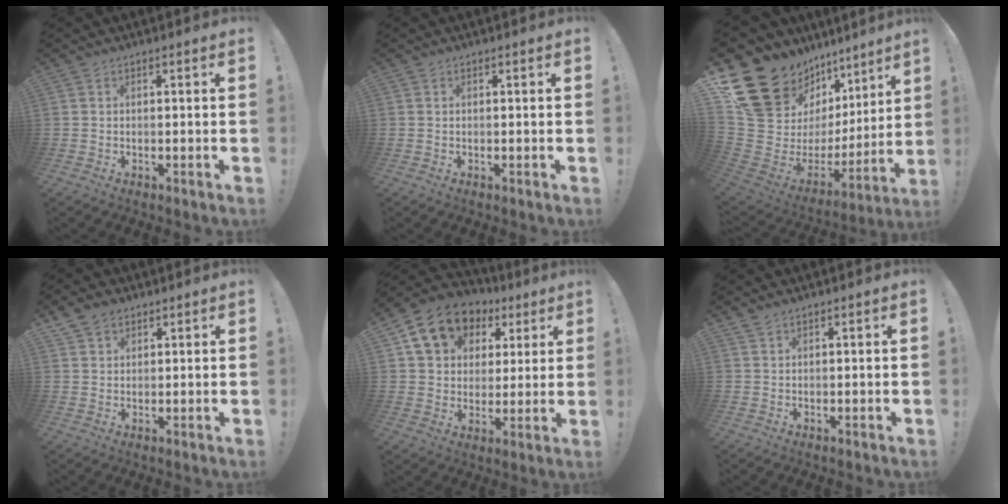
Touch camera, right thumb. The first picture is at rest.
{"total": 0.0}
{"total": 21.1, "force": [12.9, 12.1, 11.6], "torque": [-0.152, -0.125, 0.287]}
{"total": 4.0, "force": [2.8, 2.6, 1.2], "torque": [-0.023, -0.010, 0.053]}
{"total": 14.8, "force": [7.5, 11.1, 6.3], "torque": [-0.094, -0.034, 0.147]}
{"total": 1.0, "force": [0.9, 0.2, 0.4], "torque": [-0.015, 0.002, 0.018]}